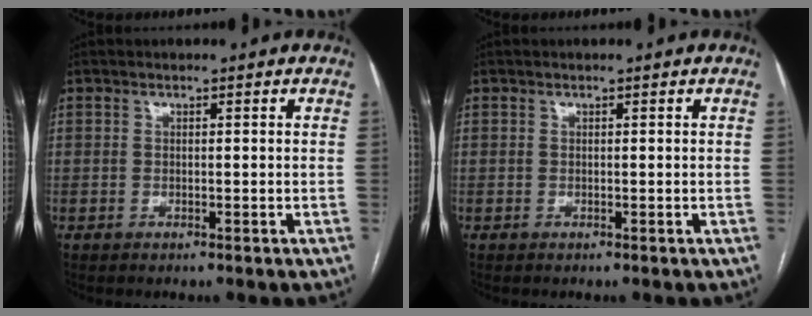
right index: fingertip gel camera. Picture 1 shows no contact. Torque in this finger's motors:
{"motor_torque": [0.00, 0.00, 0.00, 0.00]}